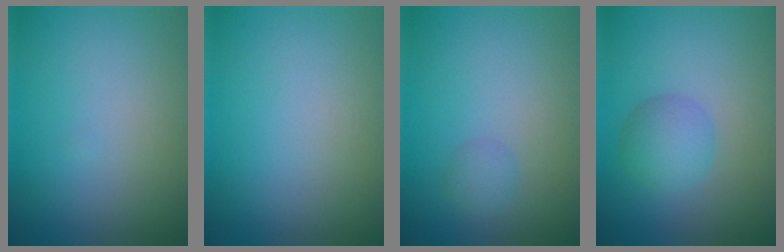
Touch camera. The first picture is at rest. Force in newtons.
{"total": 0.0}
{"total": 1.2, "press": 1.2, "slide": 0.0}
{"total": 2.8, "press": 2.8, "slide": 0.1}